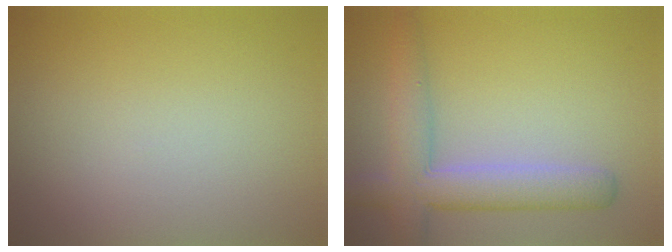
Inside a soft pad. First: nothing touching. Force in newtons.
{"total": 5.4, "press": 5.4, "slide": 0.3}